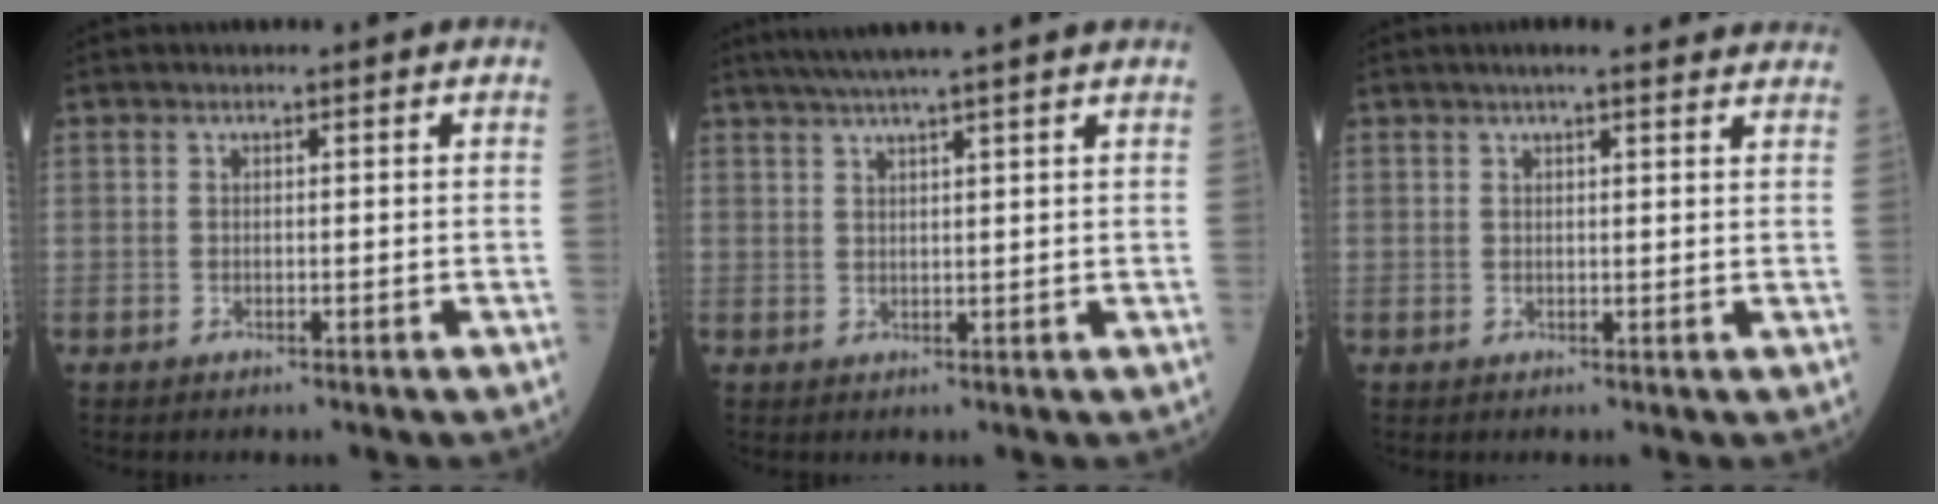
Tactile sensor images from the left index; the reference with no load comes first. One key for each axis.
{"total": 8.1, "fx": 6.6, "fy": -1.1, "fz": 4.6, "tx": -0.070, "ty": 0.028, "tz": 0.089}
{"total": 9.7, "fx": 8.4, "fy": 1.2, "fz": 4.7, "tx": -0.054, "ty": 0.025, "tz": 0.089}